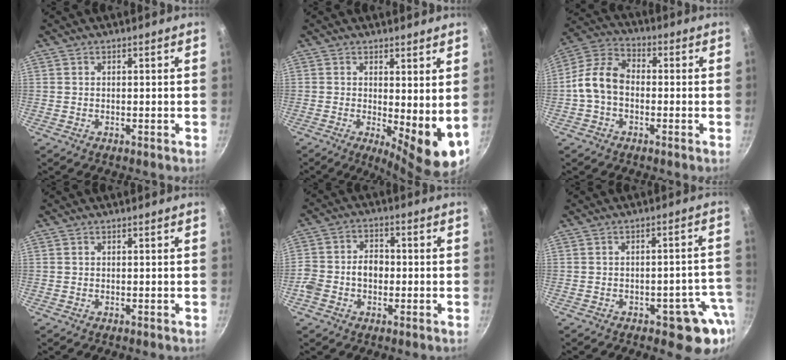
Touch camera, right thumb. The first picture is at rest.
{"total": 9.9, "force": [-0.2, 3.5, 9.2], "torque": [-0.124, -0.021, 0.008]}
{"total": 9.8, "force": [-1.2, 6.9, 6.9], "torque": [-0.126, 0.033, -0.037]}
{"total": 0.0}
{"total": 7.7, "force": [-1.4, 5.6, 5.2], "torque": [-0.091, 0.029, -0.032]}
{"total": 10.1, "force": [-4.7, 4.0, 7.9], "torque": [-0.064, 0.034, -0.053]}